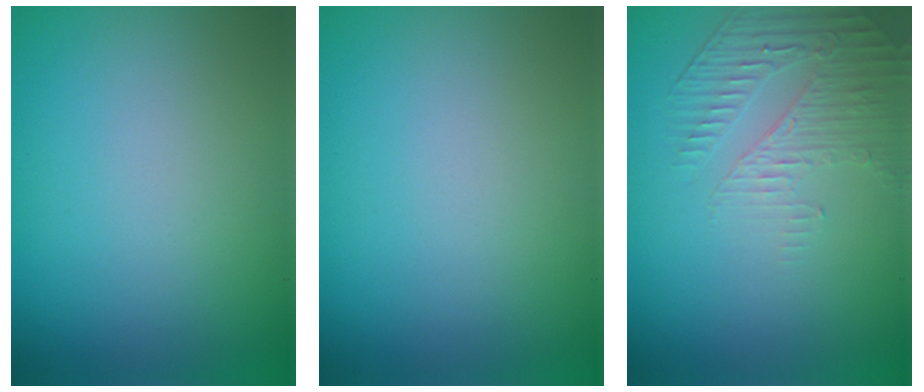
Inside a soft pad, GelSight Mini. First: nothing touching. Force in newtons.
{"total": 0.0}
{"total": 1.9, "press": 1.3, "slide": 1.3}